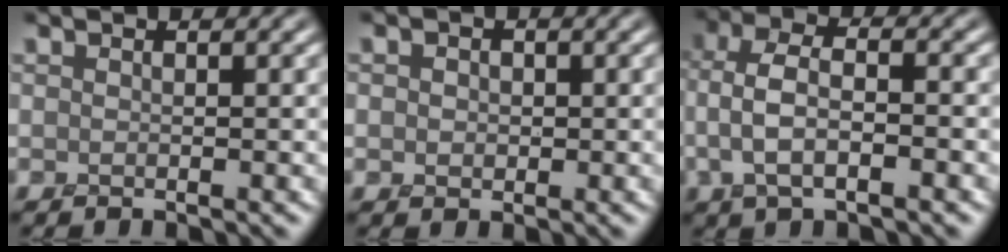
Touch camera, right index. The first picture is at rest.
{"total": 1.8, "force": [0.0, 1.6, 0.8], "torque": [-0.017, -0.001, -0.005]}
{"total": 4.0, "force": [-0.7, 1.6, 3.6], "torque": [-0.078, 0.001, -0.018]}